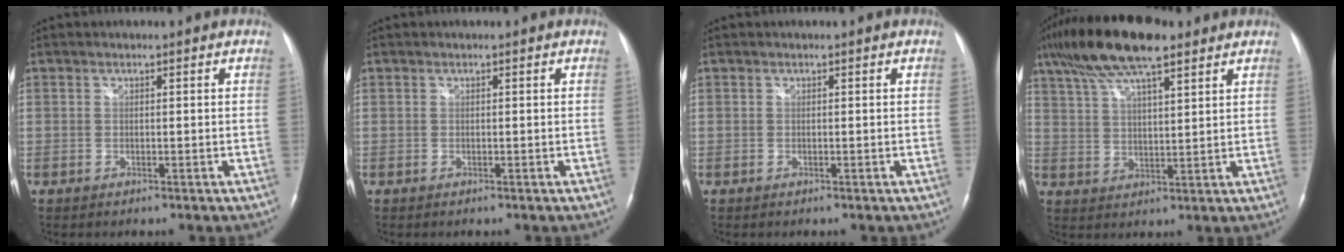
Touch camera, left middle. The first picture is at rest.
{"total": 0.0}
{"total": 0.0}
{"total": 14.1, "force": [9.9, 3.1, 9.5], "torque": [-0.190, 0.026, 0.178]}